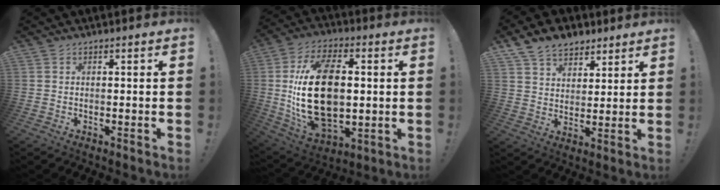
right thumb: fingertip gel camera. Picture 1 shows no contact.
{"total": 25.1, "force": [1.2, 14.9, 20.1], "torque": [-0.384, -0.003, 0.028]}
{"total": 10.0, "force": [7.3, 6.1, 3.1], "torque": [-0.052, -0.043, 0.143]}